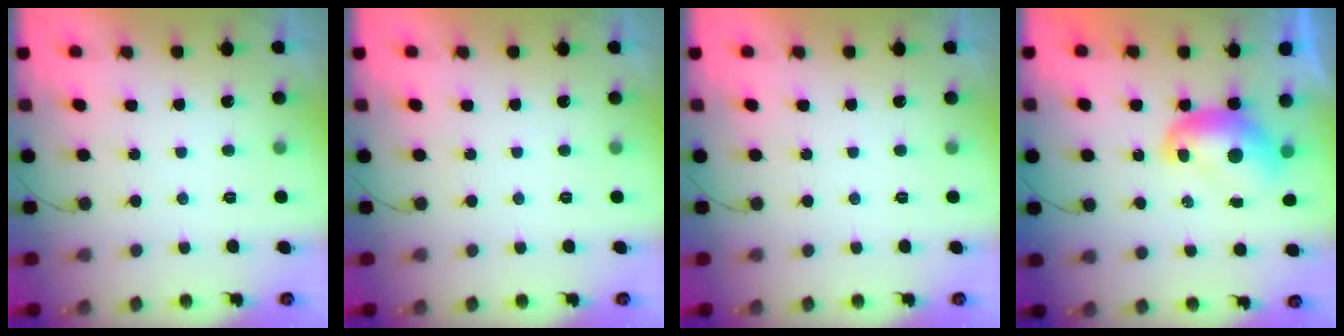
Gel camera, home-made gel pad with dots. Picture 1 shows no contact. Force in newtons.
{"total": 0.0}
{"total": 0.0}
{"total": 9.1, "press": 9.1, "slide": 0.6}